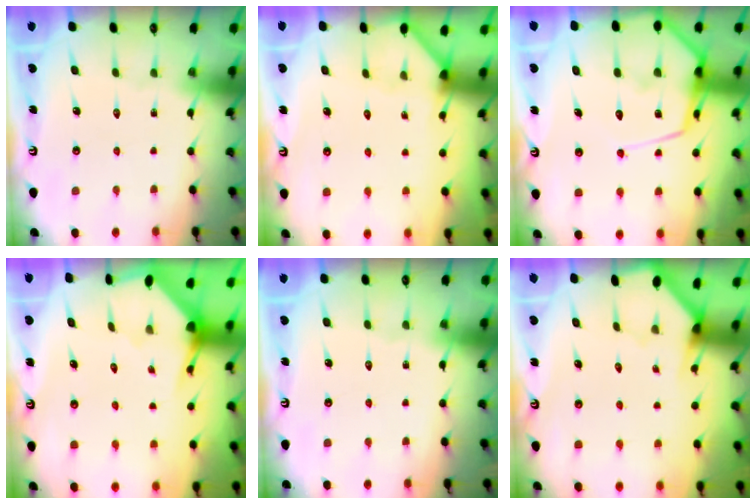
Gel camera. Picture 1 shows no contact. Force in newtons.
{"total": 2.0, "press": 2.0, "slide": 0.2}
{"total": 13.8, "press": 13.7, "slide": 1.3}
{"total": 2.8, "press": 2.8, "slide": 0.2}
{"total": 0.0}
{"total": 2.4, "press": 2.3, "slide": 0.3}